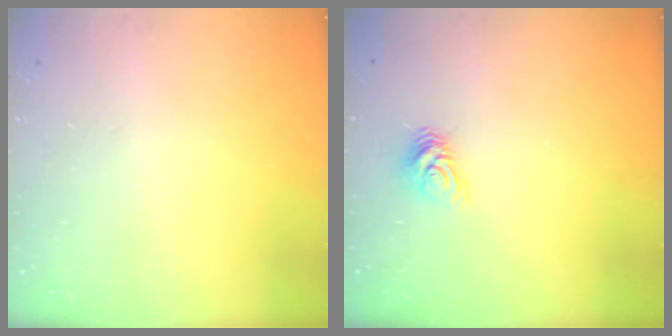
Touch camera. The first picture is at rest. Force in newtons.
{"total": 7.2, "press": 7.2, "slide": 0.4}